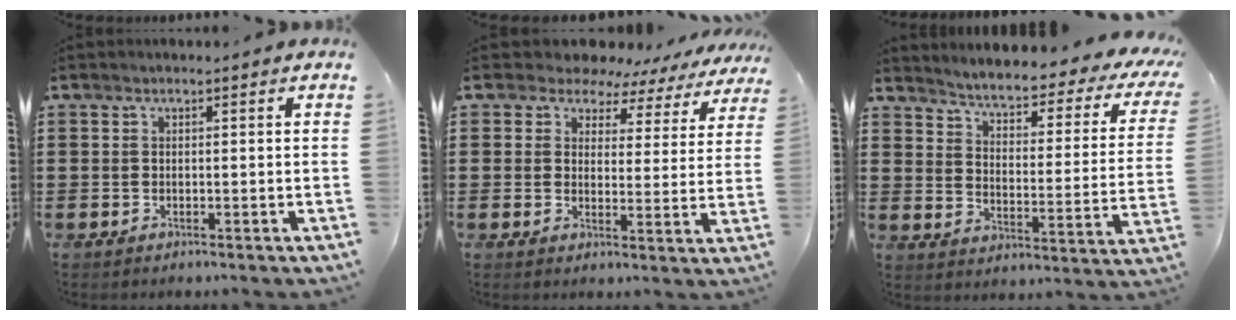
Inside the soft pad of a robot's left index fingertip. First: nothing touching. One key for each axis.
{"total": 4.9, "fx": 4.3, "fy": 2.2, "fz": 0.7, "tx": -0.042, "ty": -0.021, "tz": 0.071}
{"total": 3.2, "fx": 2.7, "fy": 0.0, "fz": 1.8, "tx": -0.052, "ty": -0.032, "tz": 0.033}